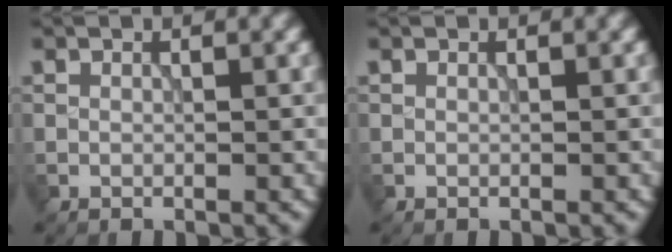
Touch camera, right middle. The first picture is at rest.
{"total": 0.0}